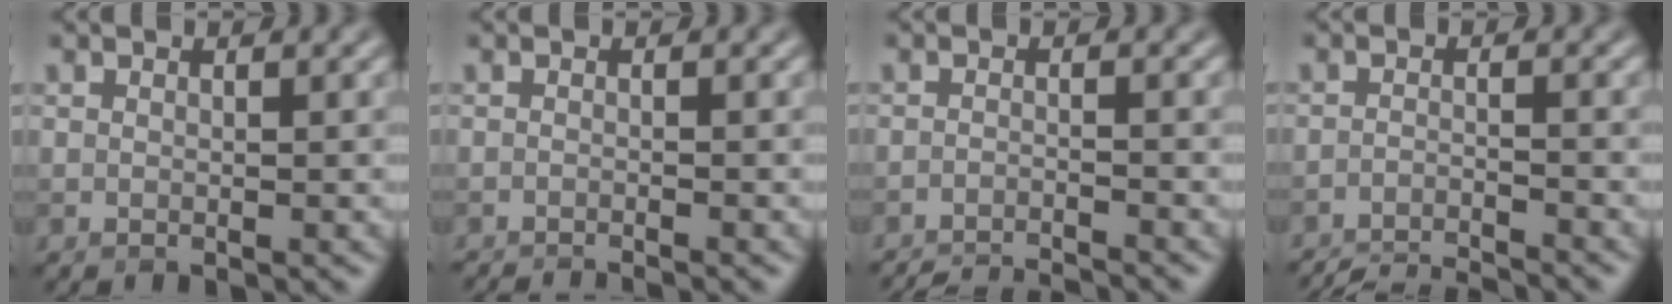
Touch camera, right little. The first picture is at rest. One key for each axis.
{"total": 1.8, "fx": -1.7, "fy": 0.1, "fz": 0.7, "tx": -0.006, "ty": -0.003, "tz": -0.032}
{"total": 5.9, "fx": -5.6, "fy": 0.7, "fz": 1.4, "tx": -0.021, "ty": -0.011, "tz": -0.083}
{"total": 6.8, "fx": -6.5, "fy": 0.8, "fz": 2.0, "tx": -0.034, "ty": -0.015, "tz": -0.101}